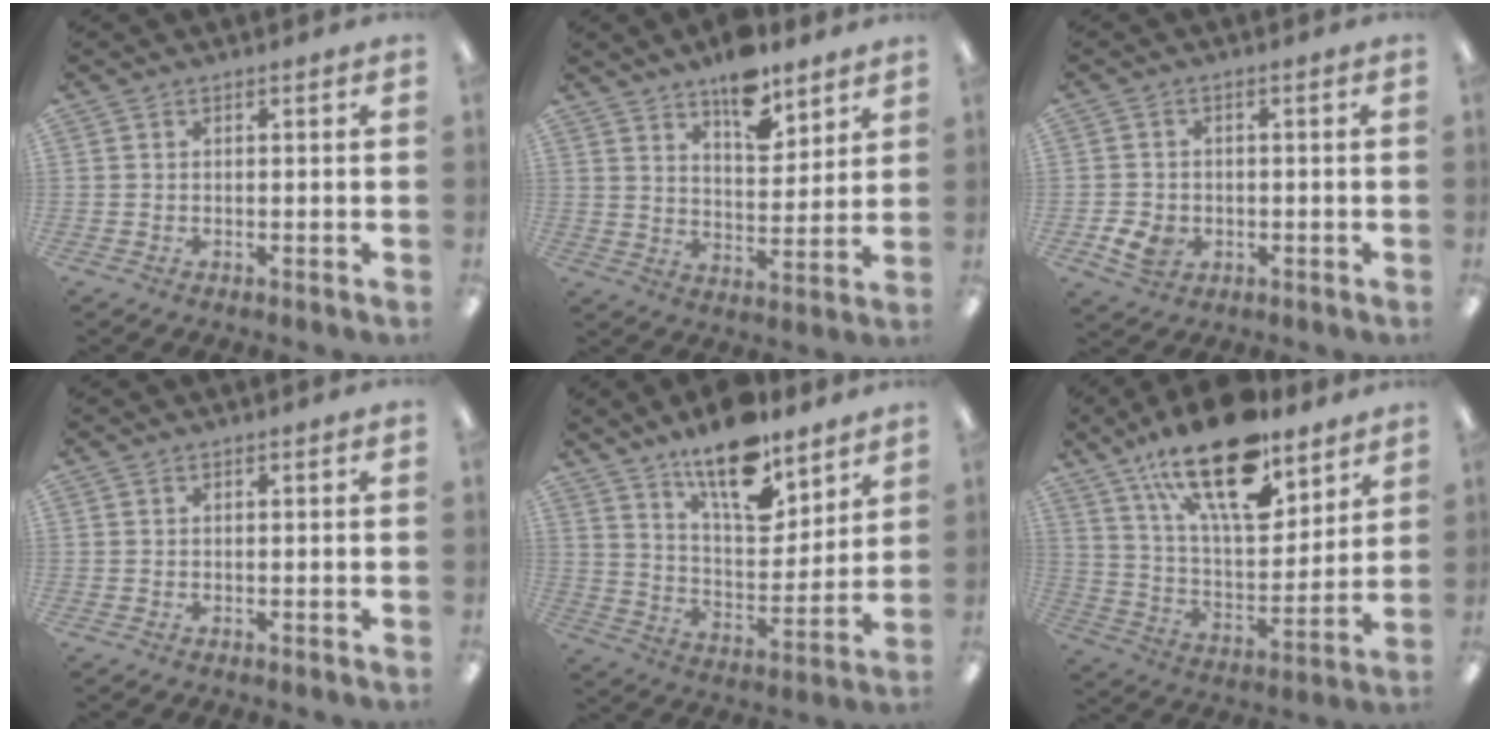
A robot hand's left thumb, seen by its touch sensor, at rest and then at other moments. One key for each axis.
{"total": 11.3, "fx": 8.7, "fy": 4.7, "fz": 5.4, "tx": -0.069, "ty": -0.057, "tz": 0.150}
{"total": 4.7, "fx": -1.5, "fy": 3.8, "fz": 2.4, "tx": -0.041, "ty": 0.001, "tz": -0.027}
{"total": 0.0}
{"total": 16.3, "fx": 12.1, "fy": 6.2, "fz": 8.9, "tx": -0.143, "ty": -0.077, "tz": 0.209}
{"total": 22.8, "fx": 15.0, "fy": 9.2, "fz": 14.5, "tx": -0.240, "ty": -0.081, "tz": 0.258}